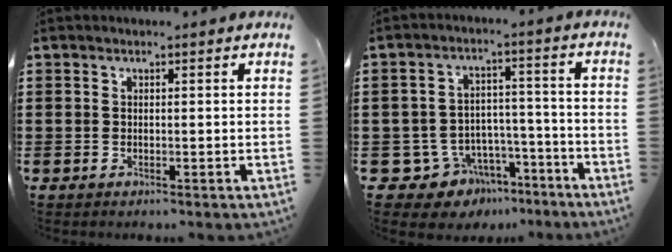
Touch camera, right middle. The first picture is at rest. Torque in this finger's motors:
{"motor_torque": [0.07, 0.02, -0.03, -0.02]}